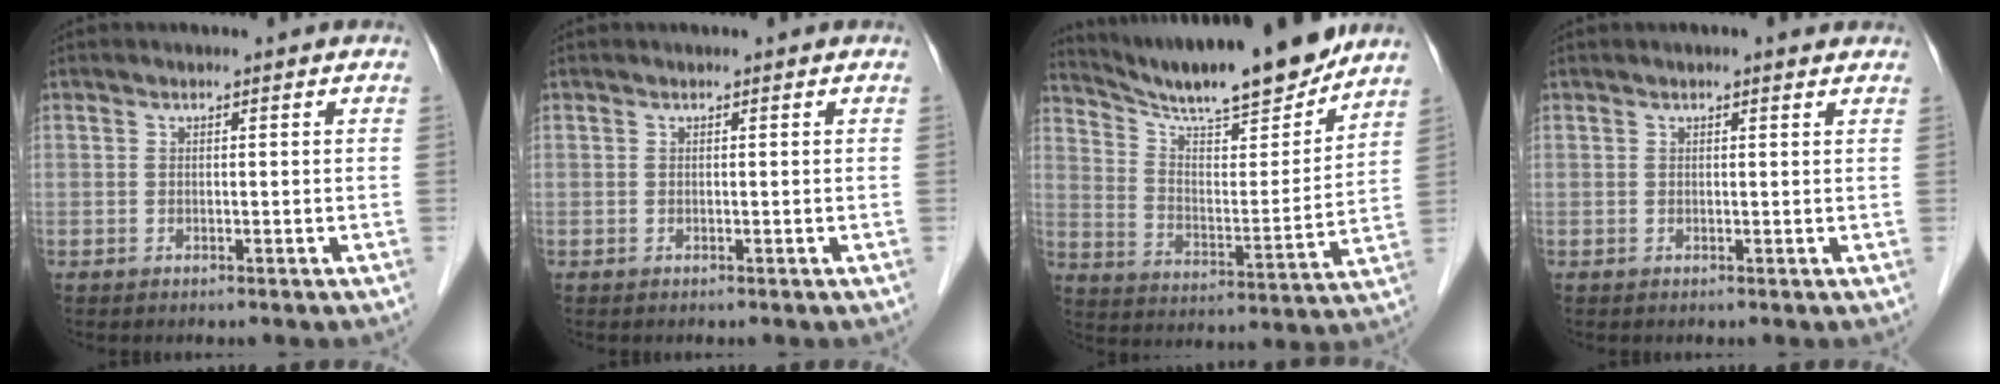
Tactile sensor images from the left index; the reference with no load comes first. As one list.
[{"total": 0.0}, {"total": 18.4, "force": [16.5, 1.5, 7.9], "torque": [-0.136, -0.017, 0.258]}, {"total": 1.8, "force": [1.4, 0.4, 1.0], "torque": [-0.014, 0.012, 0.015]}]